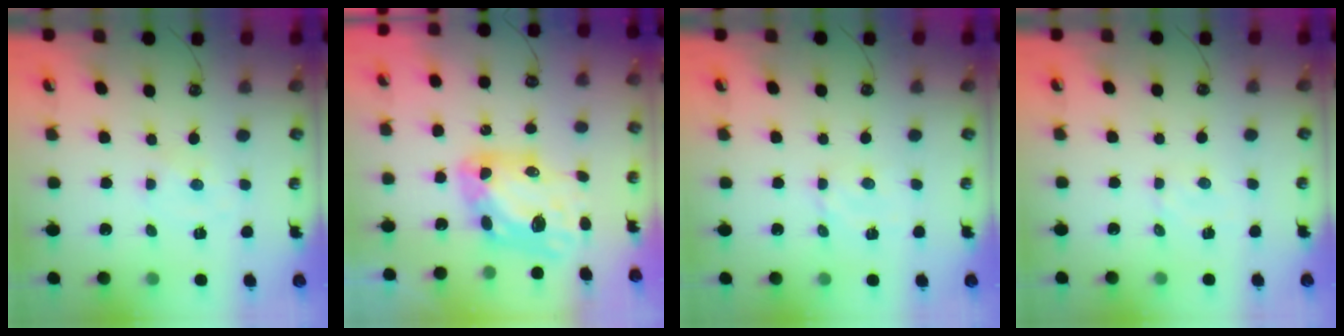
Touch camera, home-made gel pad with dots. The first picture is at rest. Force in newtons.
{"total": 11.1, "press": 11.0, "slide": 1.5}
{"total": 3.1, "press": 3.1, "slide": 0.1}
{"total": 2.9, "press": 2.9, "slide": 0.3}